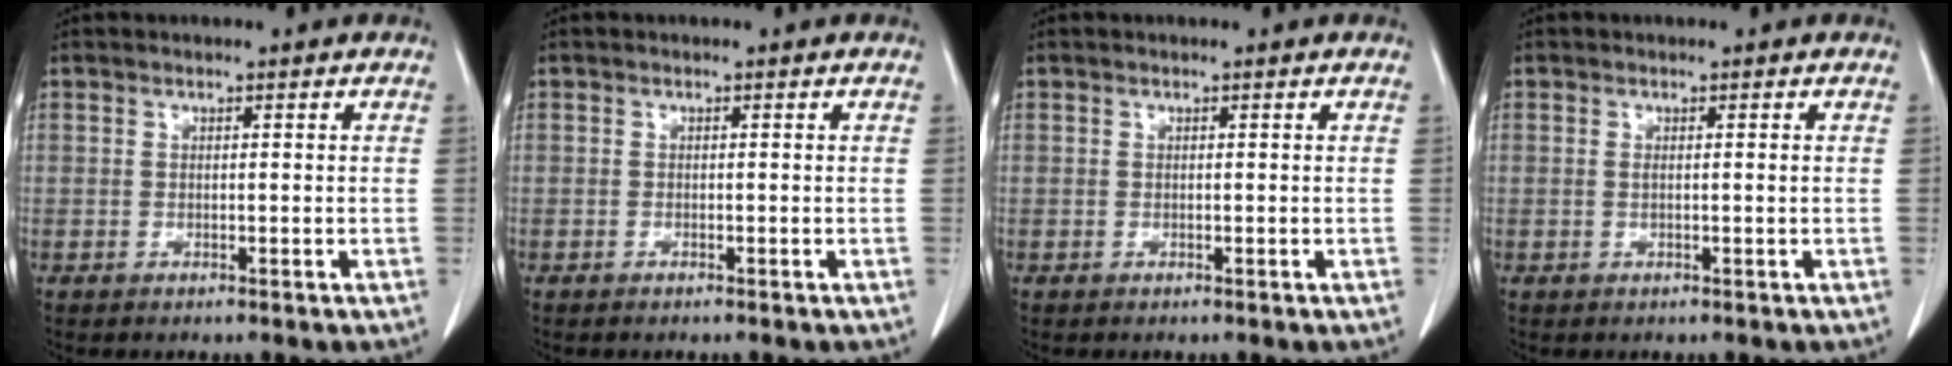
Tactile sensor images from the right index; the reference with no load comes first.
{"total": 0.0}
{"total": 0.0}
{"total": 0.8, "force": [0.1, 0.0, 0.8], "torque": [-0.016, -0.002, 0.006]}